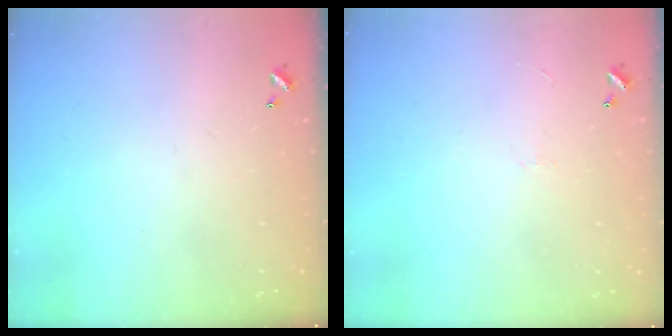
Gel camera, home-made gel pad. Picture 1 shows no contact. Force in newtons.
{"total": 0.7, "press": 0.3, "slide": 0.7}